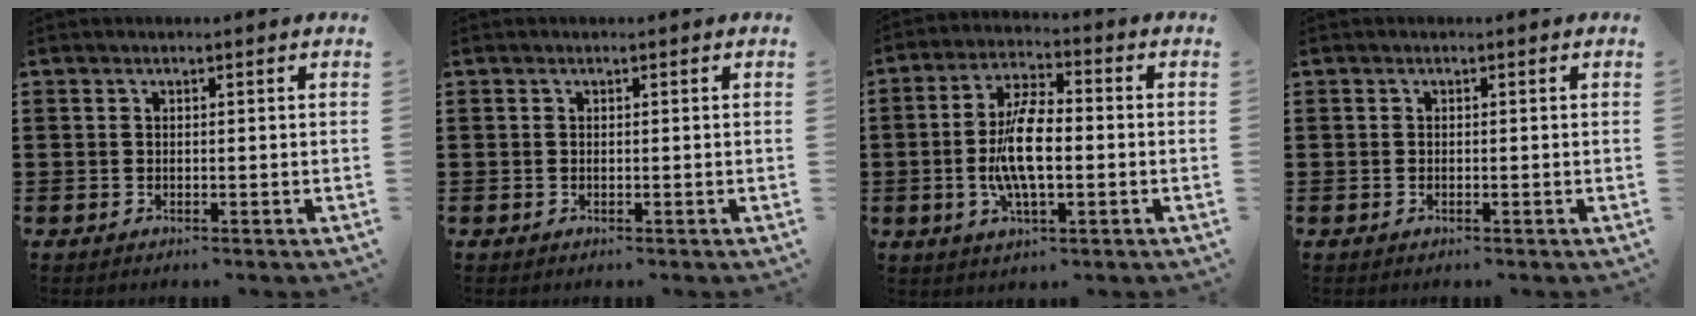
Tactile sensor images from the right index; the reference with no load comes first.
{"total": 0.0}
{"total": 9.8, "force": [-1.2, 3.7, 9.0], "torque": [-0.188, -0.004, -0.025]}
{"total": 0.0}